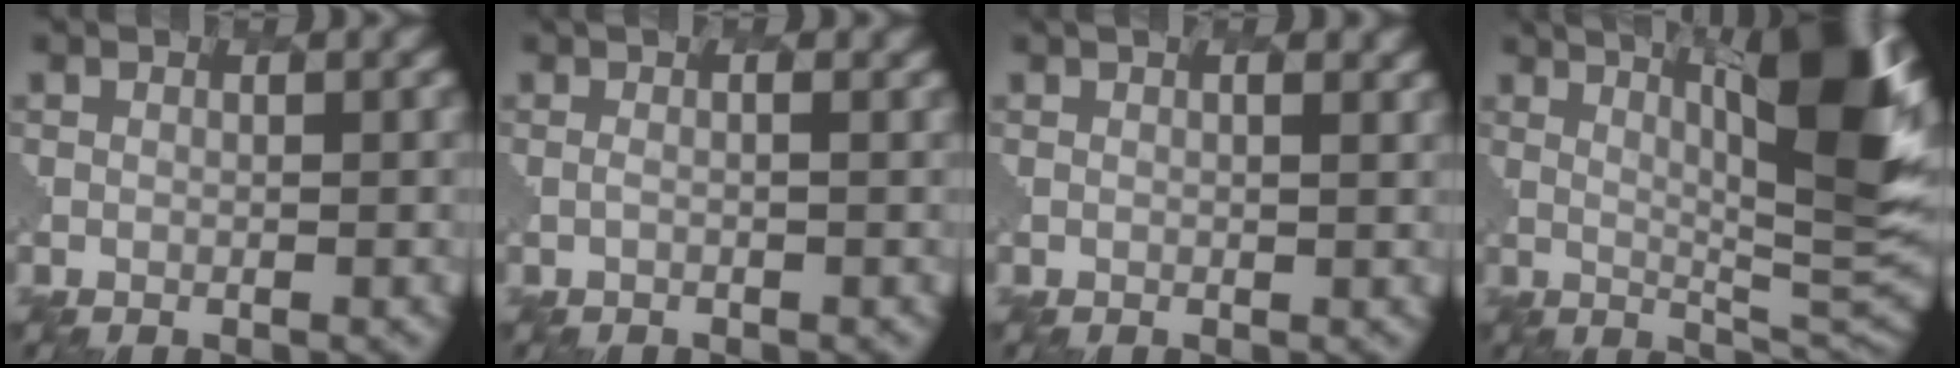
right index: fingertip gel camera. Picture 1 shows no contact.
{"total": 0.6, "force": [0.0, 0.1, 0.6], "torque": [-0.013, 0.012, -0.016]}
{"total": 0.8, "force": [0.8, -0.2, 0.1], "torque": [0.005, 0.015, -0.004]}
{"total": 8.5, "force": [4.9, 0.5, 6.9], "torque": [-0.130, 0.008, 0.063]}